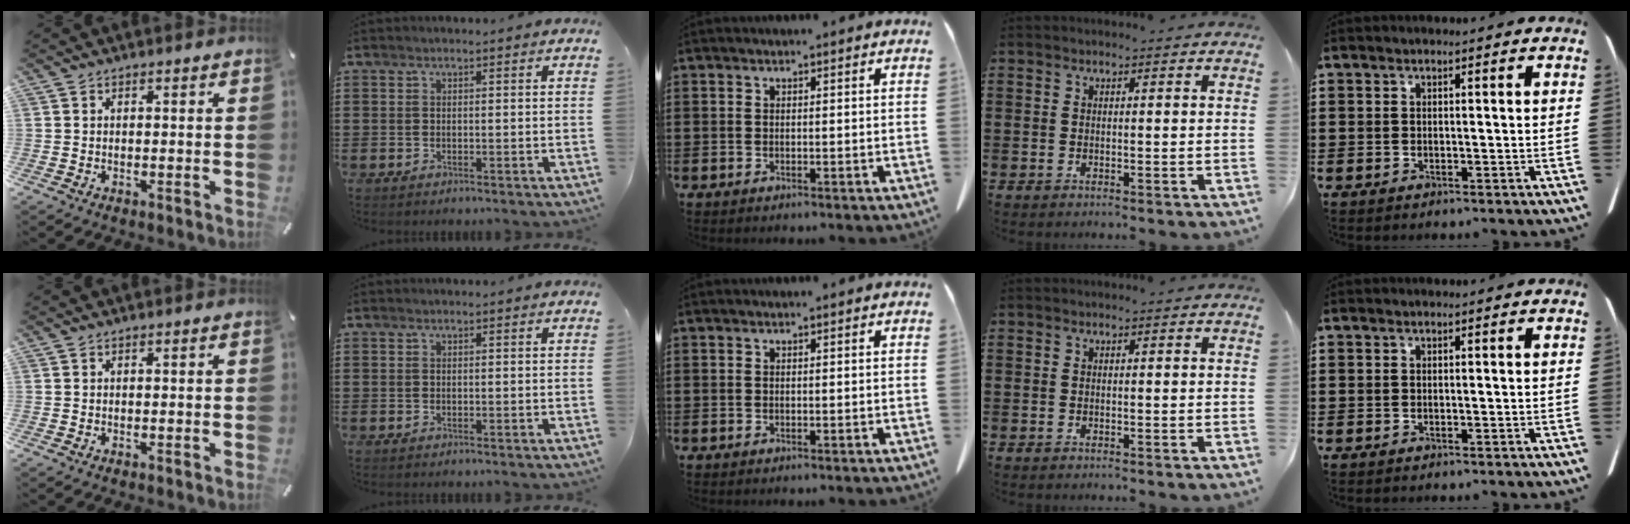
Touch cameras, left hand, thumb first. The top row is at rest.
{}